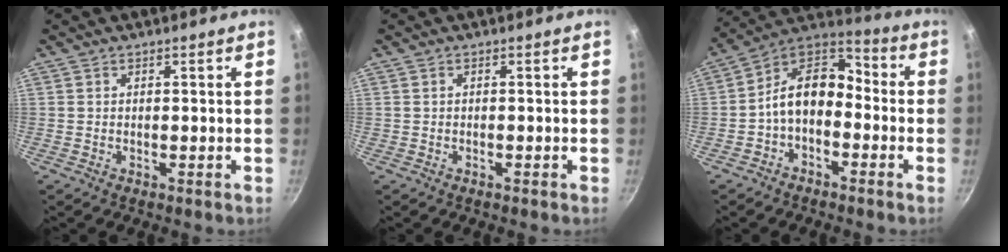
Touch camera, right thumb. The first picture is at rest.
{"total": 0.0}
{"total": 12.0, "force": [-2.7, 7.9, 8.5], "torque": [-0.125, 0.063, -0.072]}